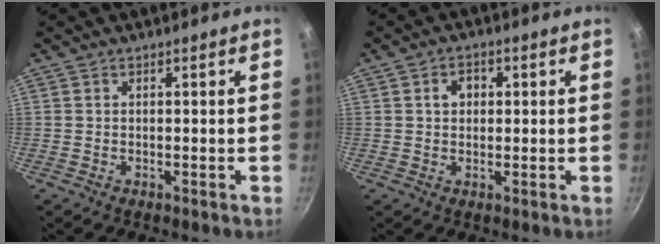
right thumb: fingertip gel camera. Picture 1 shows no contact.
{"total": 3.6, "force": [0.8, 2.7, 2.2], "torque": [-0.025, 0.007, 0.011]}